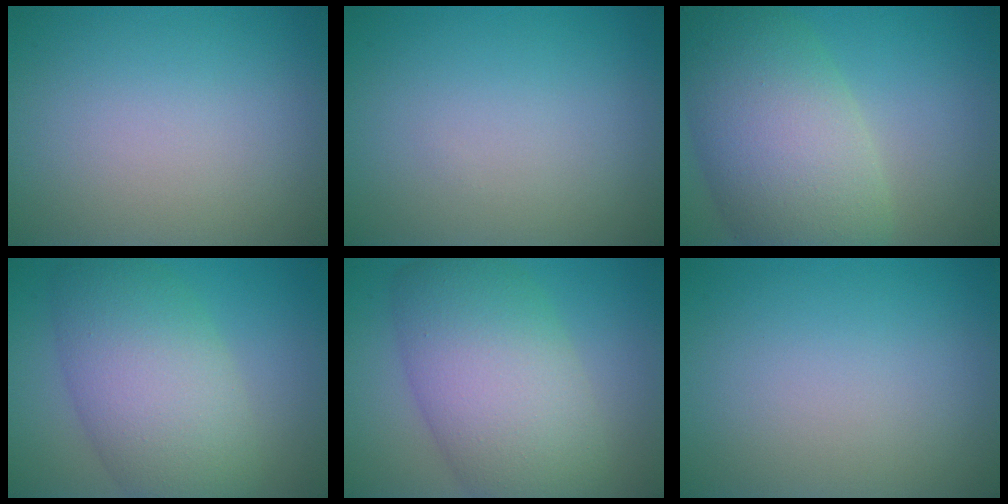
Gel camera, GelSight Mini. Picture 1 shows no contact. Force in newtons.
{"total": 0.0}
{"total": 10.4, "press": 10.4, "slide": 0.2}
{"total": 8.8, "press": 8.8, "slide": 0.4}
{"total": 10.2, "press": 10.2, "slide": 0.3}
{"total": 0.0}